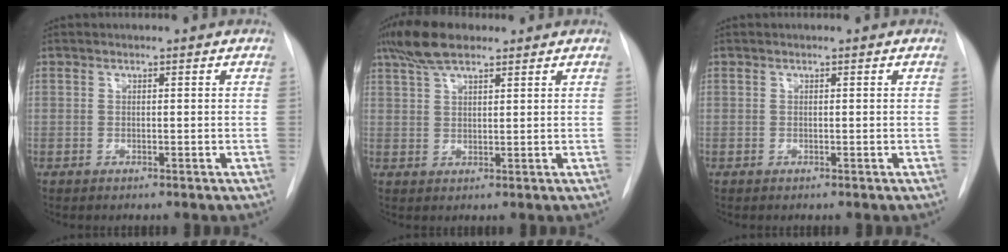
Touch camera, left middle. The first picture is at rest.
{"total": 6.7, "force": [5.0, 1.9, 4.1], "torque": [-0.085, 0.018, 0.093]}
{"total": 0.0}